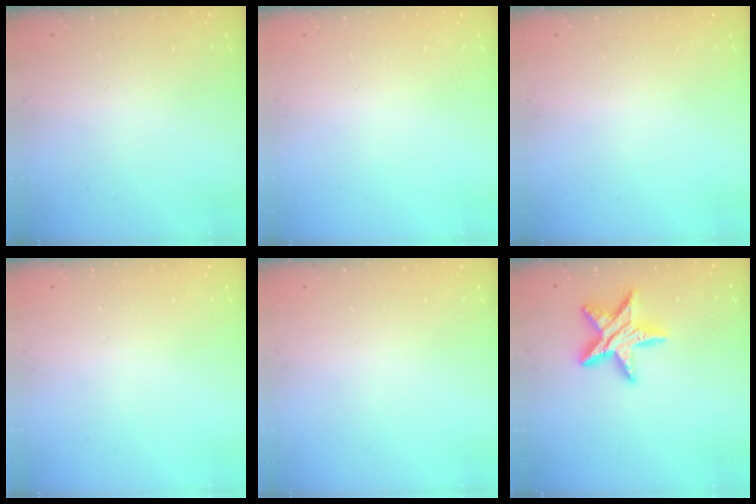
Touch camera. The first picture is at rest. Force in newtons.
{"total": 0.0}
{"total": 0.0}
{"total": 0.0}
{"total": 0.0}
{"total": 14.0, "press": 14.0, "slide": 1.0}